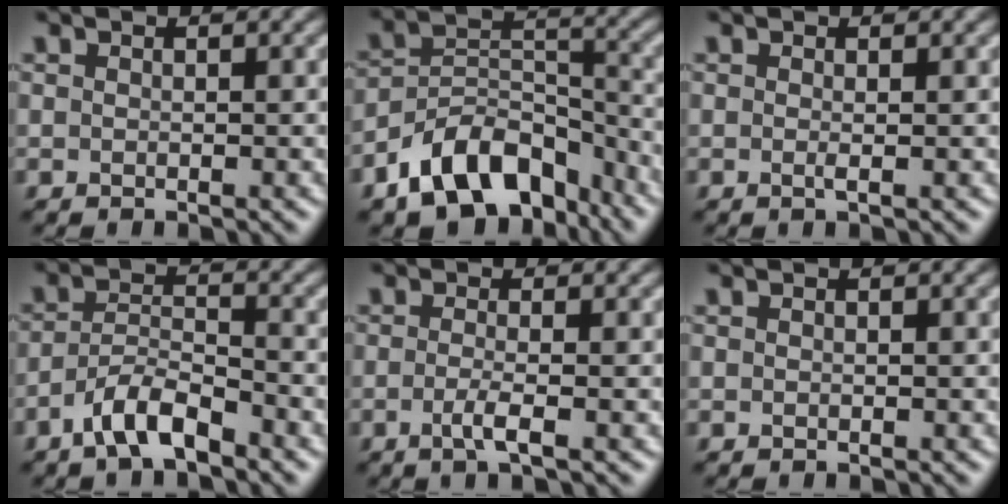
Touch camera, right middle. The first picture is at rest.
{"total": 9.8, "force": [-6.5, 5.5, 4.9], "torque": [-0.075, -0.001, -0.128]}
{"total": 0.6, "force": [-0.1, 0.0, 0.6], "torque": [-0.015, -0.004, -0.002]}
{"total": 4.1, "force": [-2.9, 1.2, 2.7], "torque": [-0.053, 0.009, -0.060]}
{"total": 2.1, "force": [-0.6, 0.5, 1.9], "torque": [-0.035, -0.003, -0.018]}
{"total": 0.0}